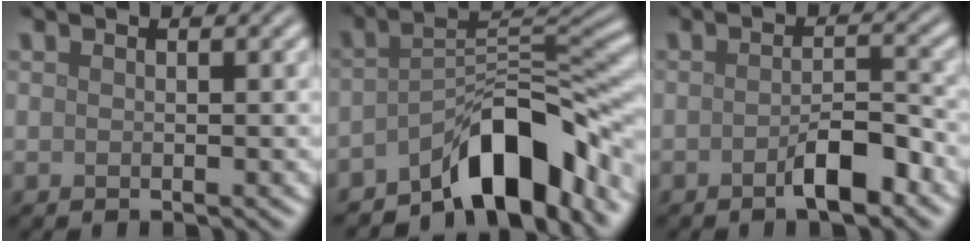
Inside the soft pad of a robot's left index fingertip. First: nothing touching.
{"total": 9.3, "force": [-6.1, 3.2, 6.3], "torque": [-0.073, 0.013, -0.103]}
{"total": 3.5, "force": [-1.9, 1.0, 2.7], "torque": [-0.043, 0.007, -0.034]}